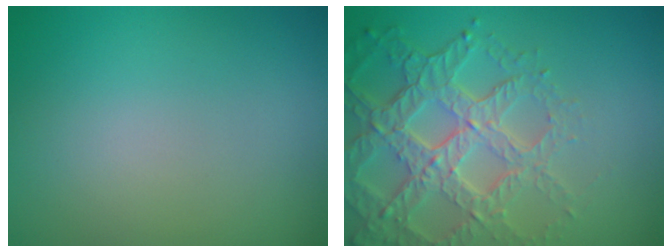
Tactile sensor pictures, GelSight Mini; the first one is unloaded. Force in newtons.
{"total": 6.7, "press": 4.9, "slide": 4.5}